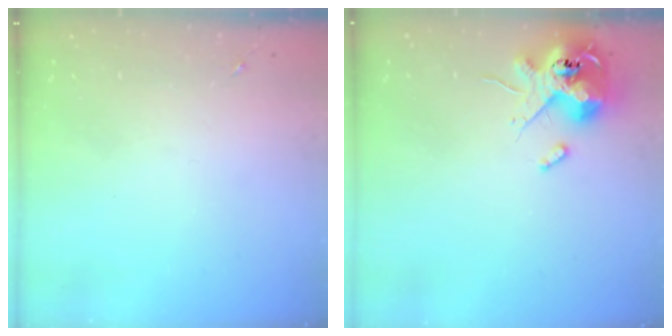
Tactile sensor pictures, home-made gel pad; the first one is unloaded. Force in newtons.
{"total": 13.2, "press": 13.0, "slide": 2.2}